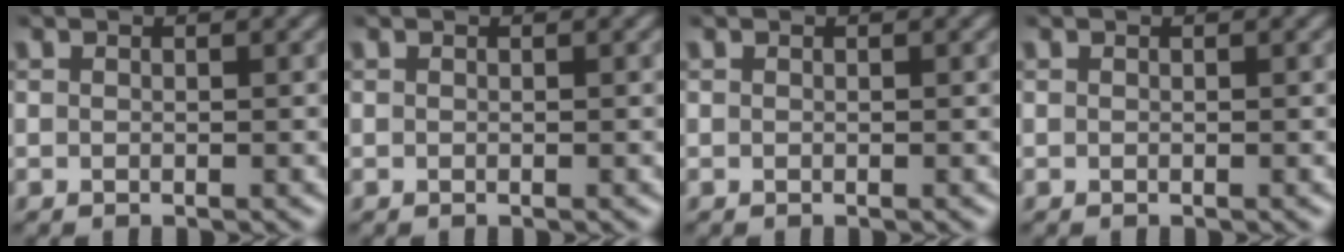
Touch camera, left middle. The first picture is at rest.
{"total": 0.0}
{"total": 0.0}
{"total": 0.0}